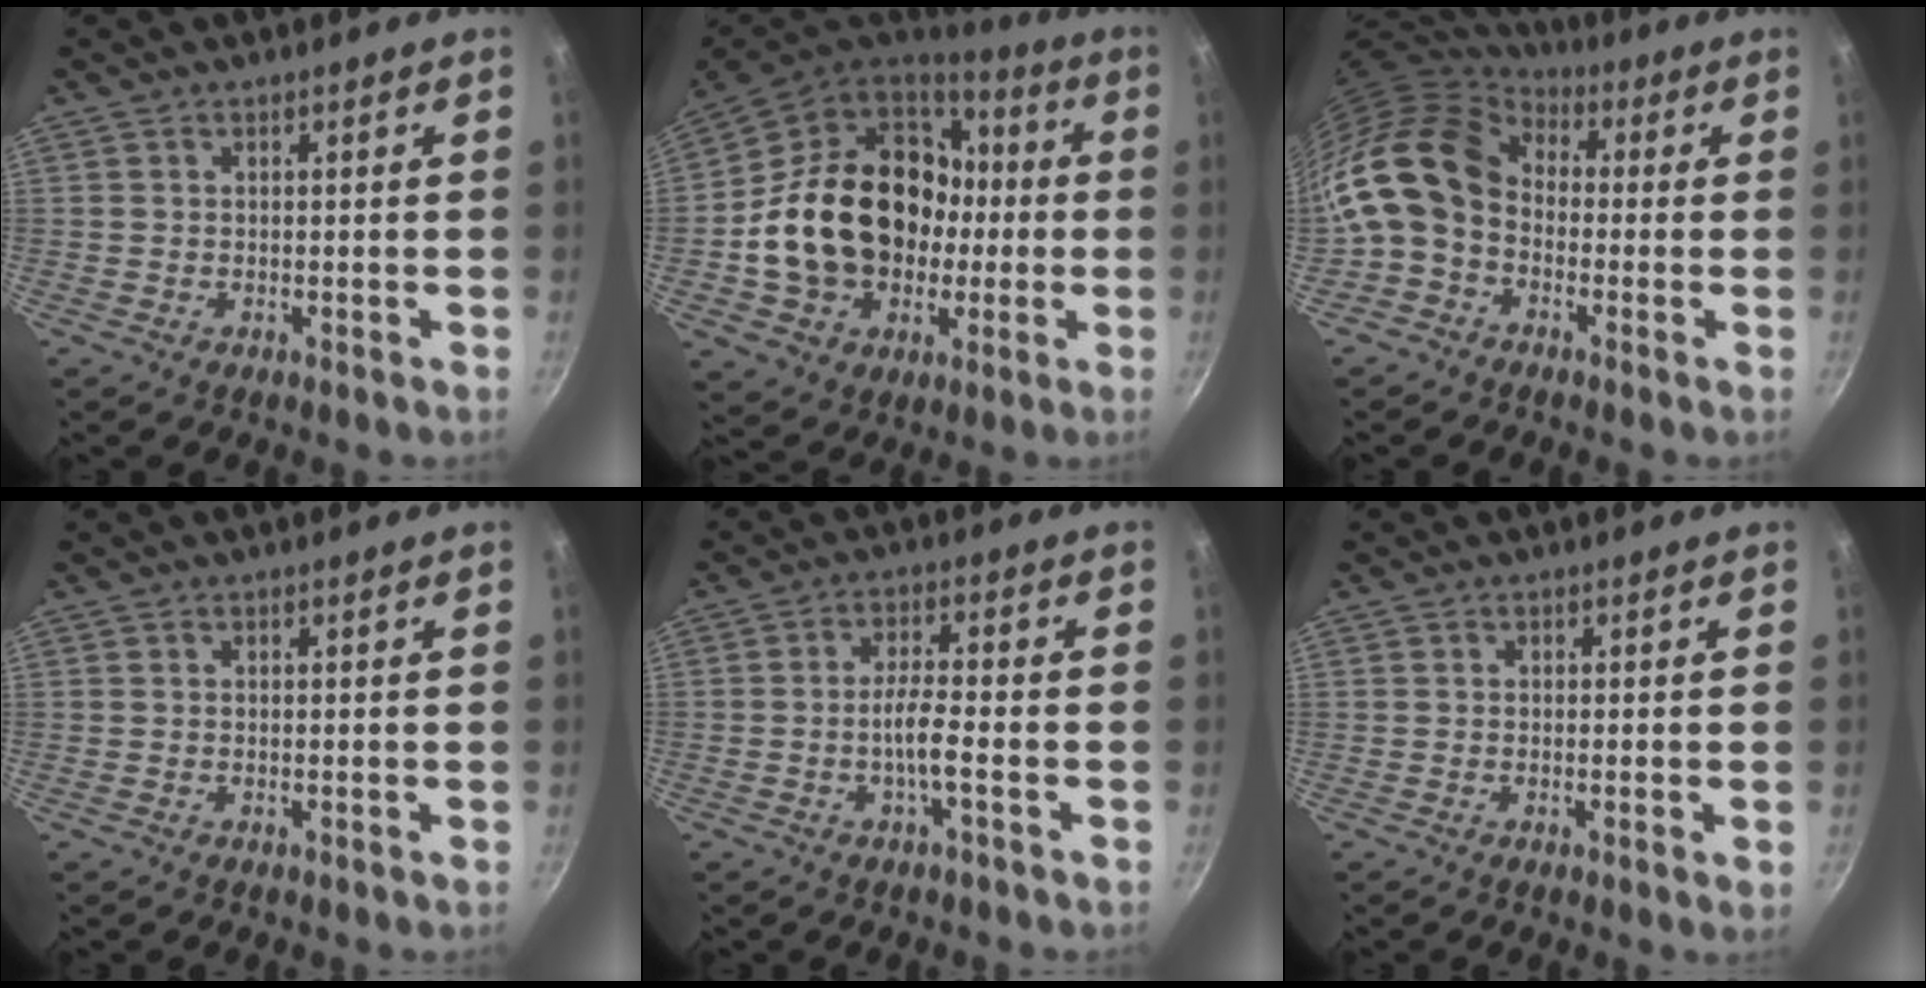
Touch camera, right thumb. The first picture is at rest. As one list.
[{"total": 26.0, "force": [-0.9, 20.2, 16.4], "torque": [-0.274, 0.049, 0.007]}, {"total": 14.9, "force": [-0.6, 11.4, 9.5], "torque": [-0.163, 0.035, -0.032]}, {"total": 0.0}, {"total": 5.1, "force": [-2.0, 0.8, 4.6], "torque": [-0.093, 0.023, -0.041]}, {"total": 1.8, "force": [-0.5, 0.1, 1.7], "torque": [-0.029, -0.004, -0.010]}]